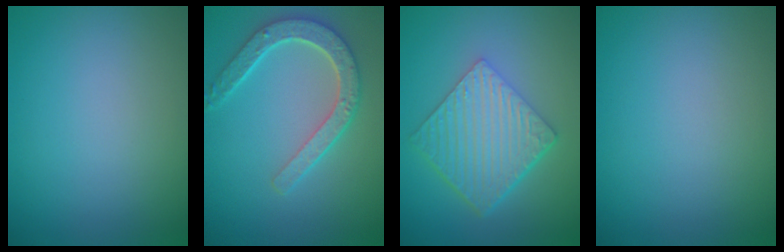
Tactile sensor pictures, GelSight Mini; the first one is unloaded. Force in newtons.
{"total": 4.7, "press": 3.7, "slide": 2.8}
{"total": 6.4, "press": 4.3, "slide": 4.8}
{"total": 0.0}